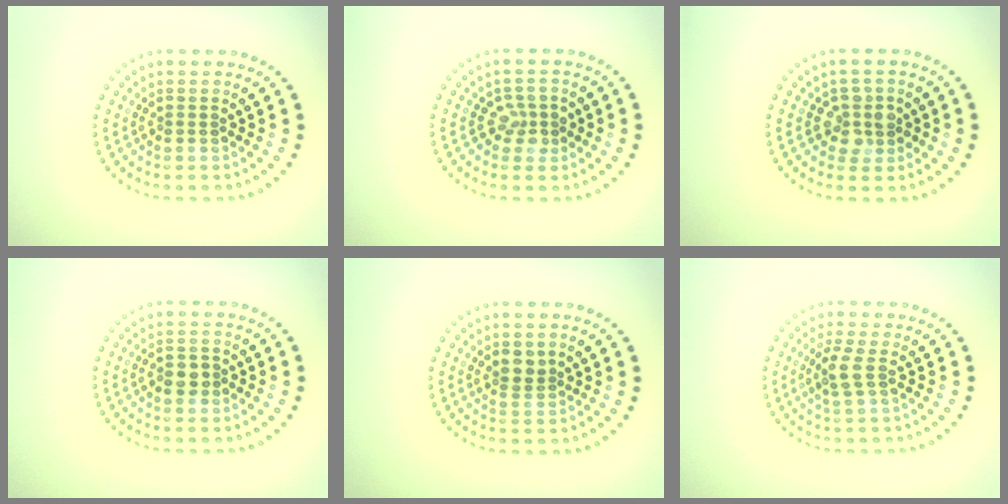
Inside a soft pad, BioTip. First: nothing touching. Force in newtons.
{"total": 1.9, "press": 1.7, "slide": 0.8}
{"total": 2.2, "press": 2.0, "slide": 0.9}
{"total": 1.7, "press": 1.7, "slide": 0.3}
{"total": 1.9, "press": 1.6, "slide": 0.9}
{"total": 1.9, "press": 1.6, "slide": 1.1}